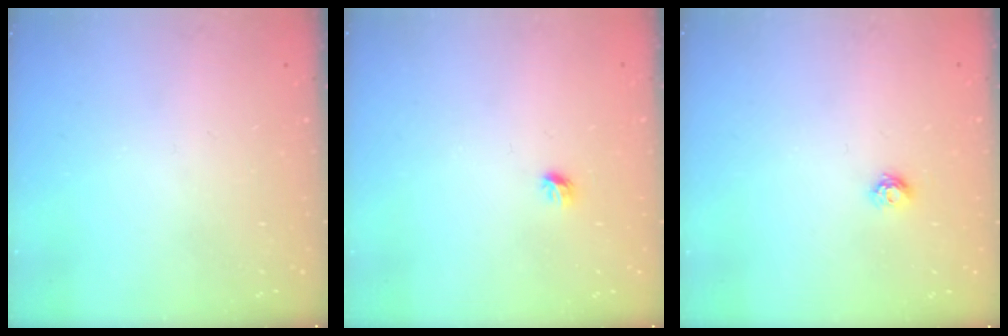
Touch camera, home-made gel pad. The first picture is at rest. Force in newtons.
{"total": 4.2, "press": 4.1, "slide": 1.0}
{"total": 4.6, "press": 4.5, "slide": 0.6}